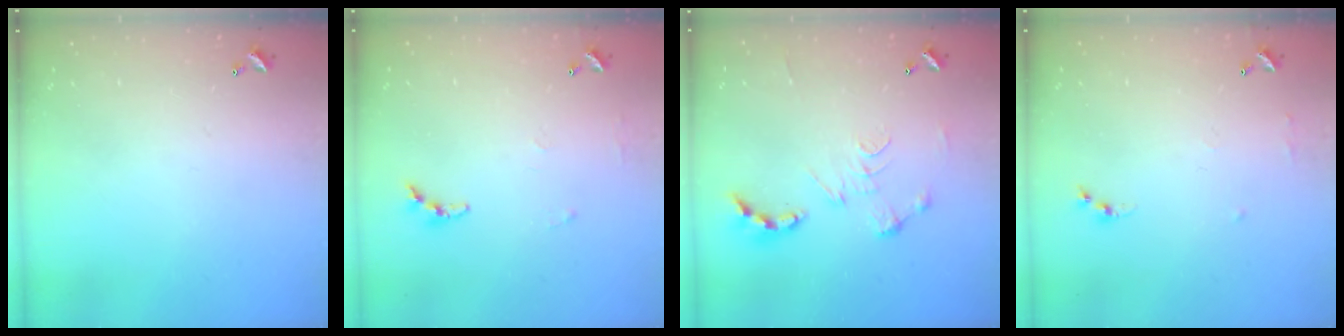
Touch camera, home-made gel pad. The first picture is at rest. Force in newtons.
{"total": 5.2, "press": 5.2, "slide": 0.5}
{"total": 0.0}
{"total": 6.4, "press": 6.4, "slide": 0.8}